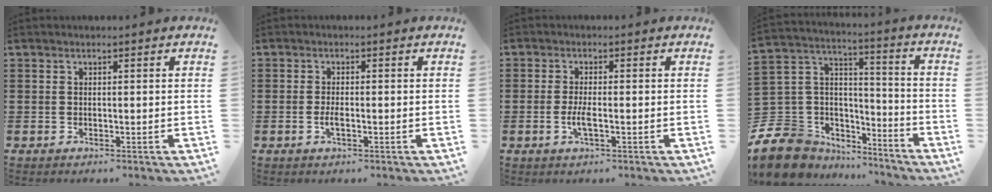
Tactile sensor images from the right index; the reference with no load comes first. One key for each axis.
{"total": 1.9, "fx": -0.5, "fy": 0.6, "fz": 1.7, "tx": -0.040, "ty": -0.003, "tz": -0.011}
{"total": 2.9, "fx": -0.9, "fy": 0.6, "fz": 2.7, "tx": -0.062, "ty": -0.006, "tz": -0.020}
{"total": 9.4, "fx": -6.1, "fy": 6.9, "fz": 1.8, "tx": -0.094, "ty": -0.006, "tz": -0.120}